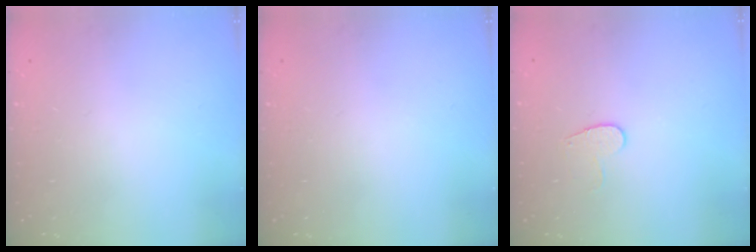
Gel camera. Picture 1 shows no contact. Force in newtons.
{"total": 0.0}
{"total": 7.7, "press": 7.6, "slide": 0.5}